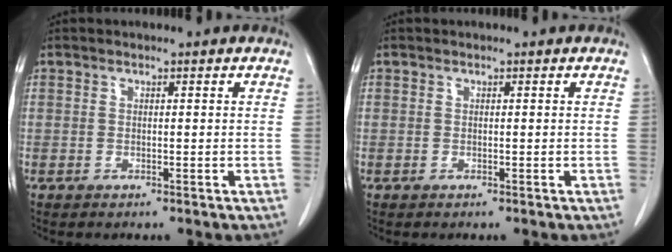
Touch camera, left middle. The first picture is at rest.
{"total": 0.0}